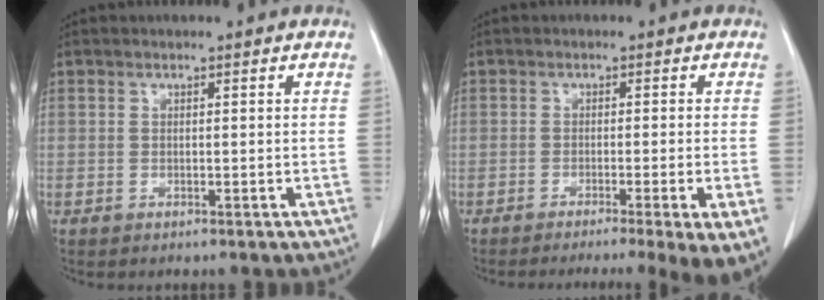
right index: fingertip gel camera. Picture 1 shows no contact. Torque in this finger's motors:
{"motor_torque": [2.14, 0.00, 0.77, 0.15]}